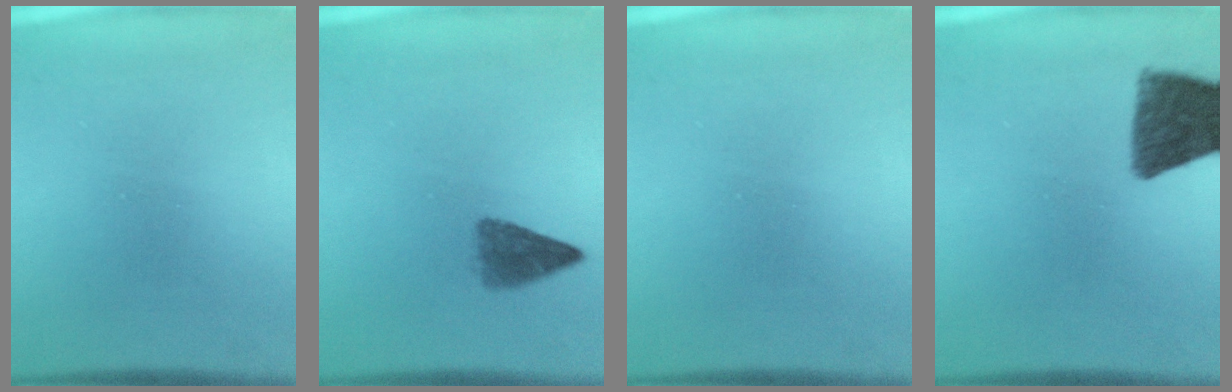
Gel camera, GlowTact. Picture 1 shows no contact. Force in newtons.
{"total": 2.7}
{"total": 0.0}
{"total": 10.9}